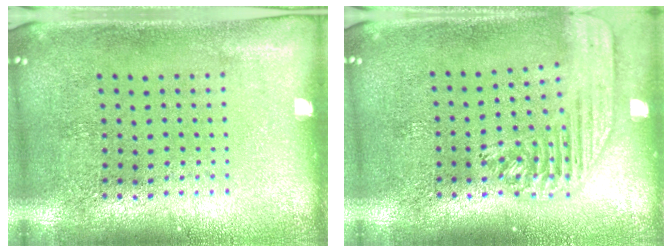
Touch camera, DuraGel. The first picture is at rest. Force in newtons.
{"total": 1.6, "press": 1.4, "slide": 0.6}